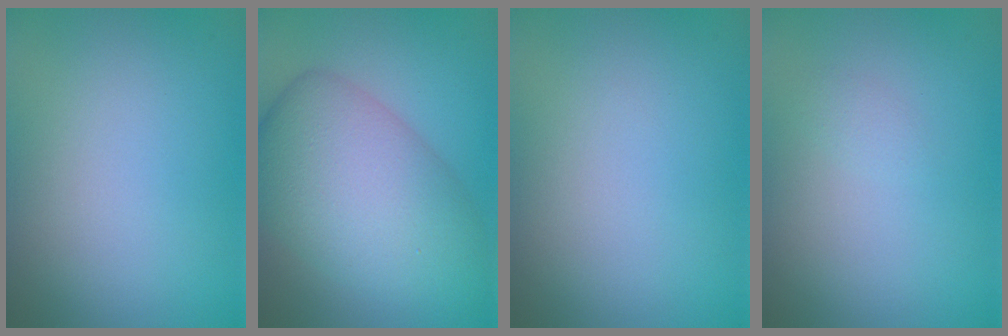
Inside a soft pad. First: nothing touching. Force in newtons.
{"total": 9.8, "press": 9.8, "slide": 0.2}
{"total": 0.0}
{"total": 0.7, "press": 0.7, "slide": 0.1}